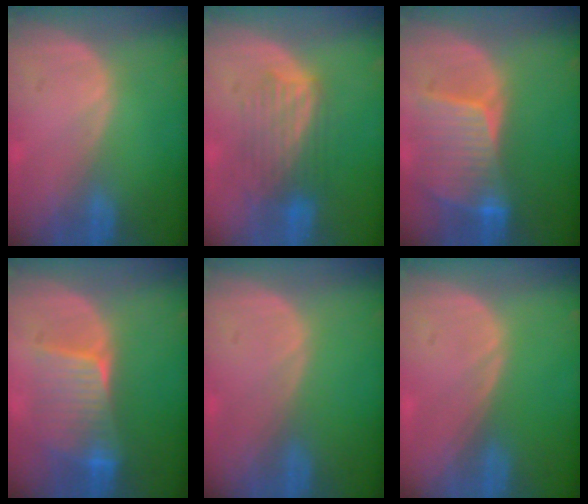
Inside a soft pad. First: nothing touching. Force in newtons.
{"total": 6.1, "press": 6.1, "slide": 0.6}
{"total": 8.5, "press": 7.8, "slide": 3.5}
{"total": 6.8, "press": 6.8, "slide": 0.3}
{"total": 0.0}
{"total": 0.0}